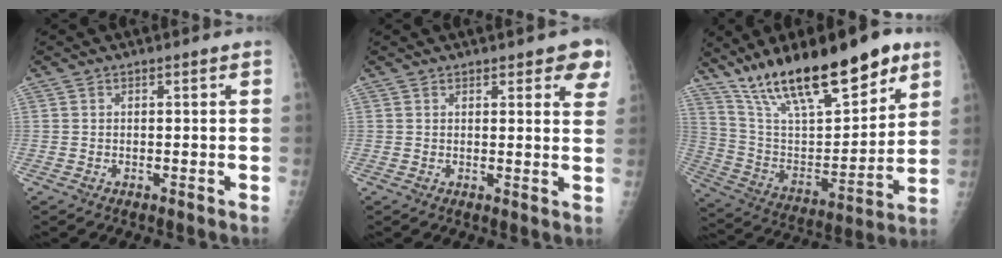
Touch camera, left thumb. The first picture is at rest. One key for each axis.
{"total": 5.4, "fx": 3.6, "fy": 2.2, "fz": 3.4, "tx": -0.006, "ty": -0.014, "tz": 0.033}
{"total": 26.3, "fx": 17.3, "fy": 8.7, "fz": 17.8, "tx": -0.264, "ty": -0.050, "tz": 0.303}